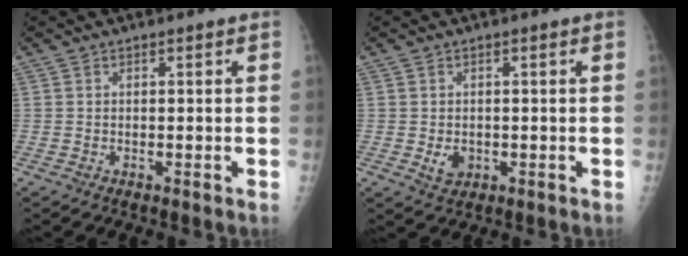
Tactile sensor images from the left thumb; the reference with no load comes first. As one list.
[{"total": 3.0, "force": [-0.4, 2.4, 1.8], "torque": [-0.021, -0.002, 0.001]}]